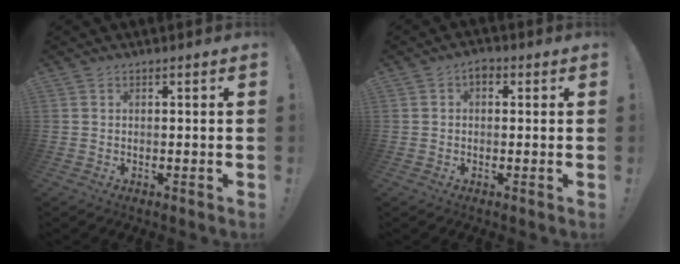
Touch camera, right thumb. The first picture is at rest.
{"total": 2.9, "force": [0.4, 1.9, 2.1], "torque": [-0.035, 0.005, 0.006]}